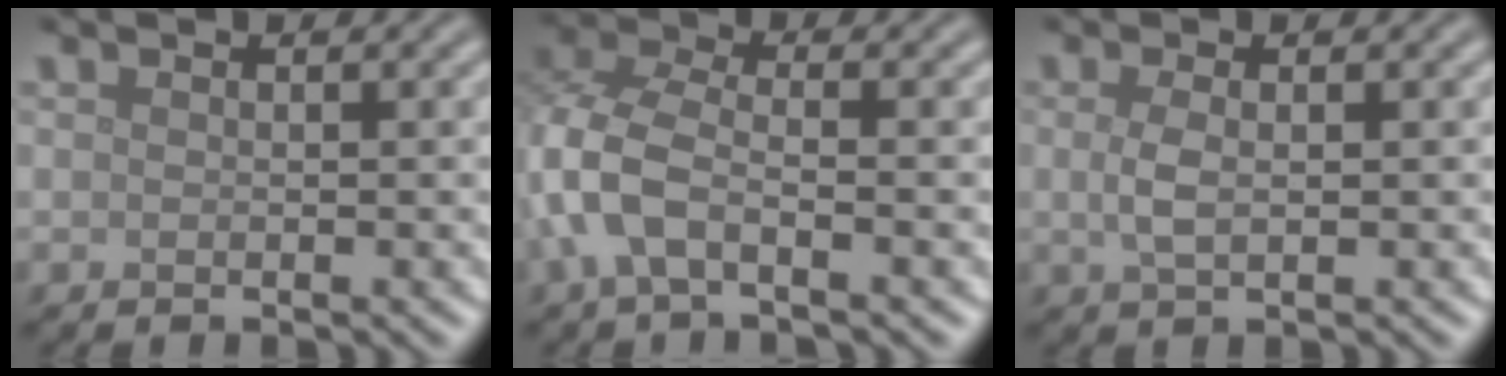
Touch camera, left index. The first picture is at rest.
{"total": 5.4, "force": [-1.6, 2.7, 4.4], "torque": [-0.111, 0.006, -0.044]}
{"total": 1.9, "force": [0.1, 0.8, 1.7], "torque": [-0.041, 0.000, 0.002]}